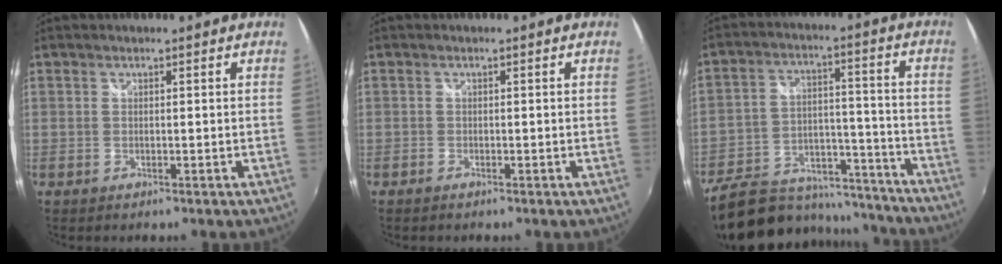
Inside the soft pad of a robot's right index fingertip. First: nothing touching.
{"total": 0.8, "force": [-0.7, 0.3, 0.3], "torque": [-0.009, -0.003, -0.016]}
{"total": 23.1, "force": [-17.9, 10.7, 10.0], "torque": [-0.203, 0.018, -0.237]}